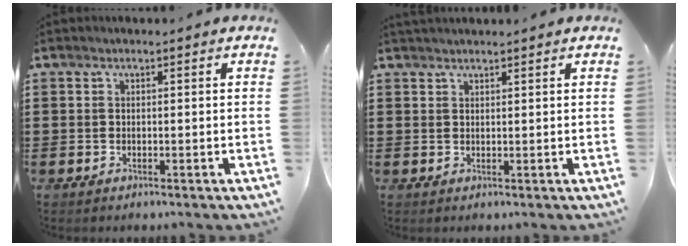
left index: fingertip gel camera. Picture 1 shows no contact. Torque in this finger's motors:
{"motor_torque": [0.41, 0.27, 0.00, 0.00]}